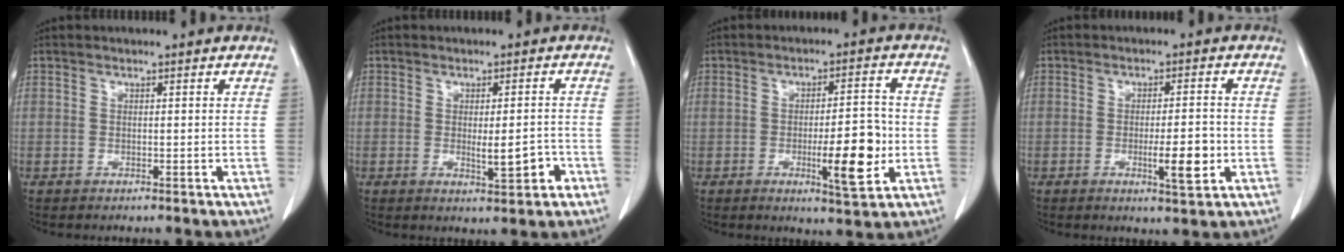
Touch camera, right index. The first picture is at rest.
{"total": 4.6, "force": [-1.4, 1.0, 4.3], "torque": [-0.057, -0.002, -0.015]}
{"total": 8.6, "force": [-1.9, 1.6, 8.3], "torque": [-0.116, -0.002, -0.026]}
{"total": 5.6, "force": [-1.5, 0.8, 5.4], "torque": [-0.083, -0.005, -0.020]}